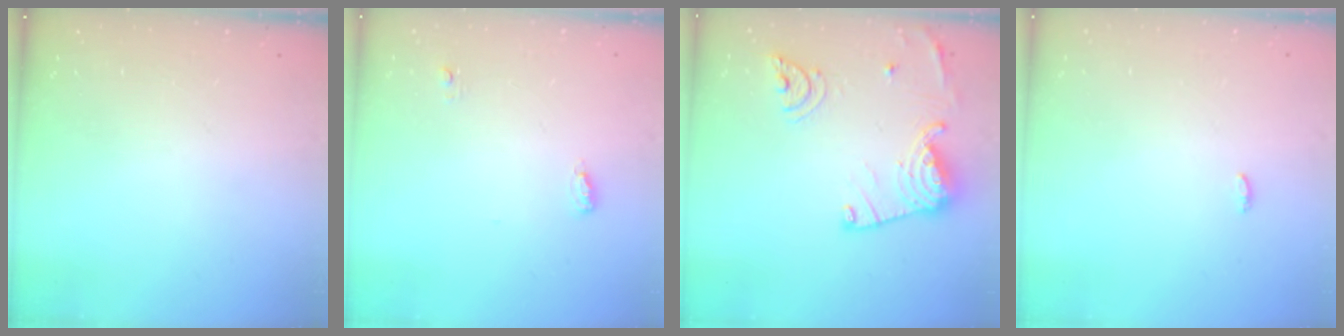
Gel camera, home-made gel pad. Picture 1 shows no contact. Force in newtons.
{"total": 3.7, "press": 3.5, "slide": 1.2}
{"total": 17.0, "press": 16.9, "slide": 1.7}
{"total": 3.4, "press": 3.3, "slide": 1.0}